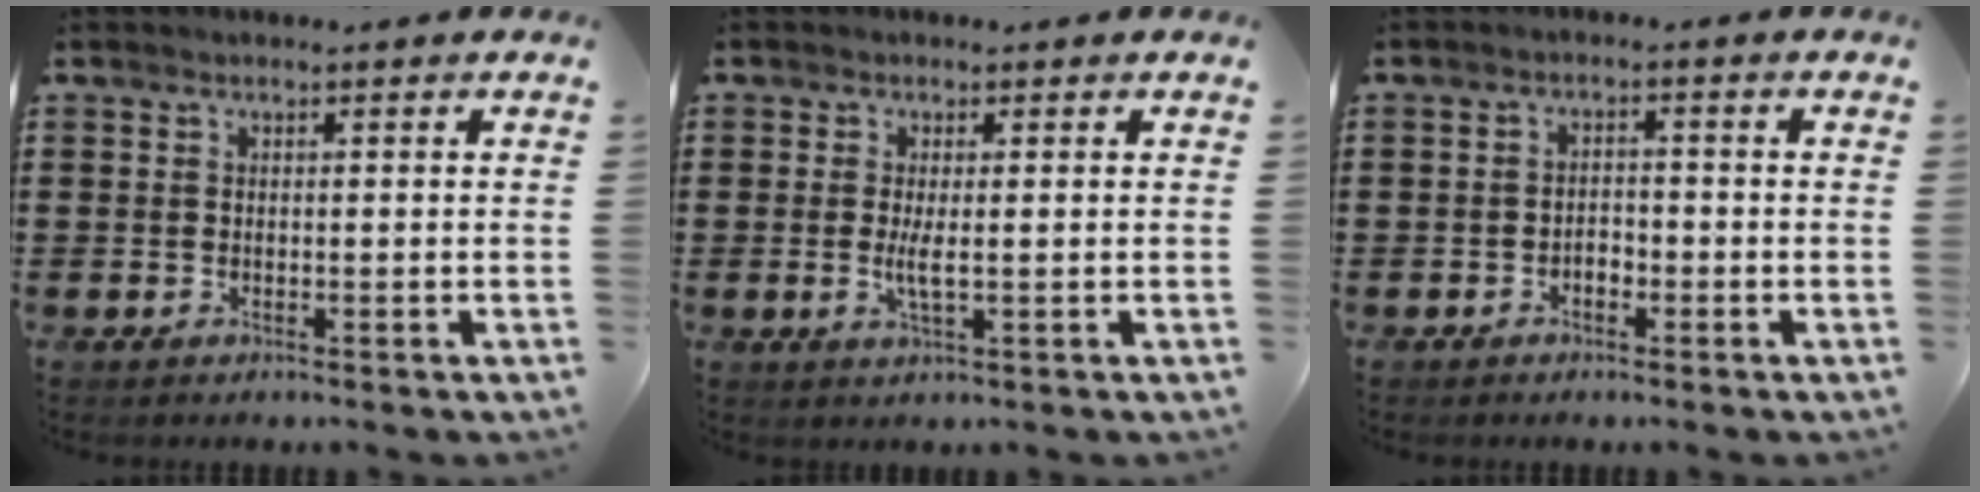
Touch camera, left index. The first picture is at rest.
{"total": 2.7, "force": [0.0, 0.4, 2.6], "torque": [-0.048, -0.004, 0.000]}
{"total": 1.8, "force": [-1.1, 1.0, 1.1], "torque": [-0.025, 0.001, -0.023]}